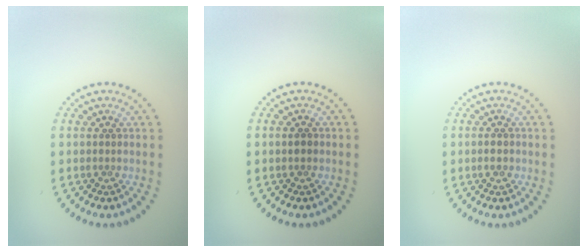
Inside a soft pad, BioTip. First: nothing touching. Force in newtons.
{"total": 0.9, "press": 0.9, "slide": 0.0}
{"total": 1.0, "press": 1.0, "slide": 0.3}